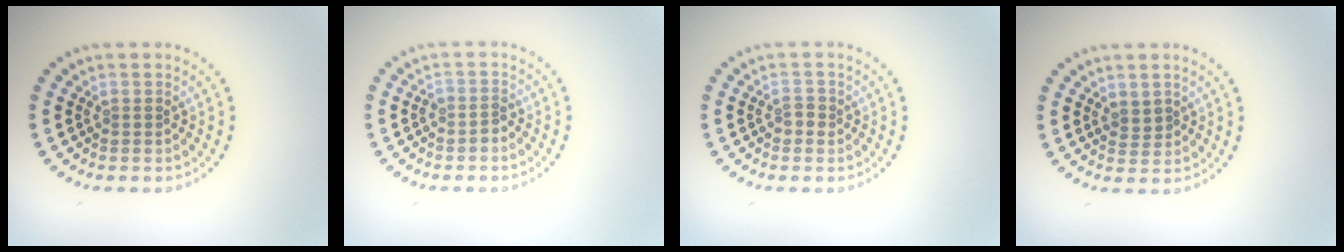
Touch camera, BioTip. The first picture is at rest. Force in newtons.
{"total": 1.2, "press": 0.9, "slide": 0.8}
{"total": 1.1, "press": 1.0, "slide": 0.3}
{"total": 0.9, "press": 0.6, "slide": 0.6}